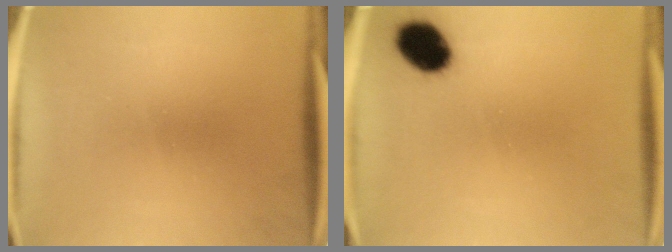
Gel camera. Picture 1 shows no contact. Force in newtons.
{"total": 8.7}